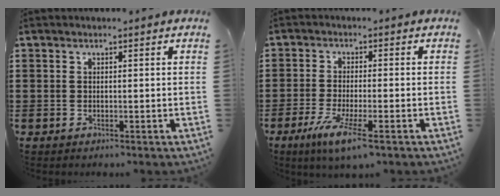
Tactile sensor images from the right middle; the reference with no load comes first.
{"total": 5.7, "force": [-3.1, 0.6, 4.7], "torque": [-0.103, -0.017, -0.057]}